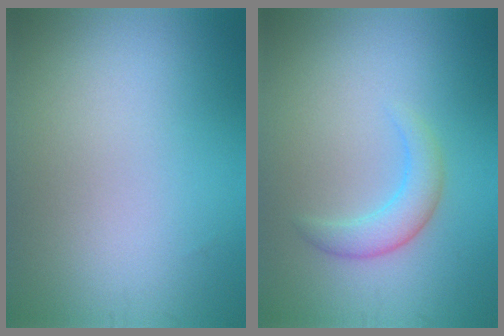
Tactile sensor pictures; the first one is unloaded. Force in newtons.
{"total": 2.5, "press": 2.5, "slide": 0.1}